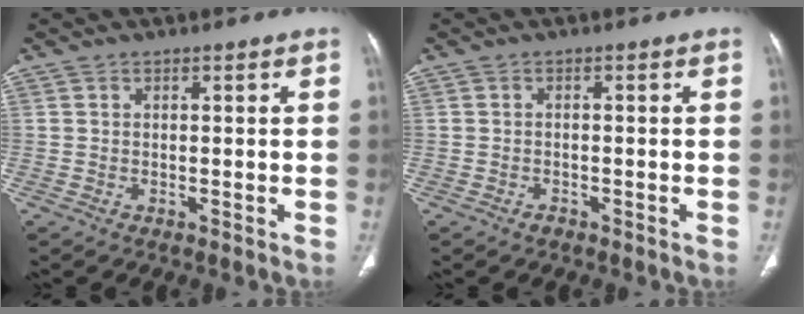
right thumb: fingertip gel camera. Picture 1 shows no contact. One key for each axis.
{"total": 1.0, "fx": -0.7, "fy": 0.5, "fz": 0.3, "tx": -0.006, "ty": 0.003, "tz": -0.014}